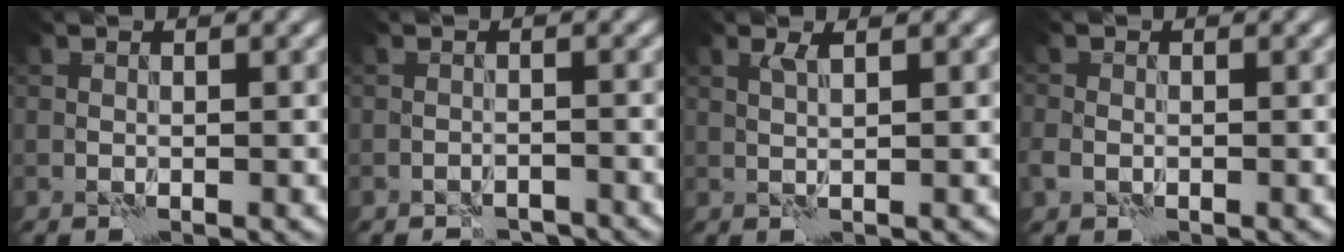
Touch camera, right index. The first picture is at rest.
{"total": 2.1, "force": [-2.0, 0.6, 0.4], "torque": [-0.002, 0.000, -0.032]}
{"total": 1.3, "force": [0.8, 0.0, 0.9], "torque": [-0.024, 0.001, 0.013]}
{"total": 1.4, "force": [-0.4, 1.2, 0.6], "torque": [-0.015, -0.004, -0.012]}